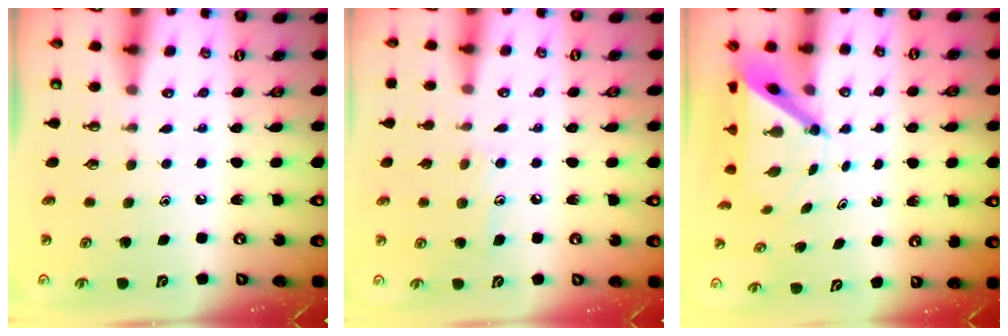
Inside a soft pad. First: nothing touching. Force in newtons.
{"total": 7.6, "press": 7.5, "slide": 0.6}
{"total": 5.6, "press": 5.6, "slide": 0.5}